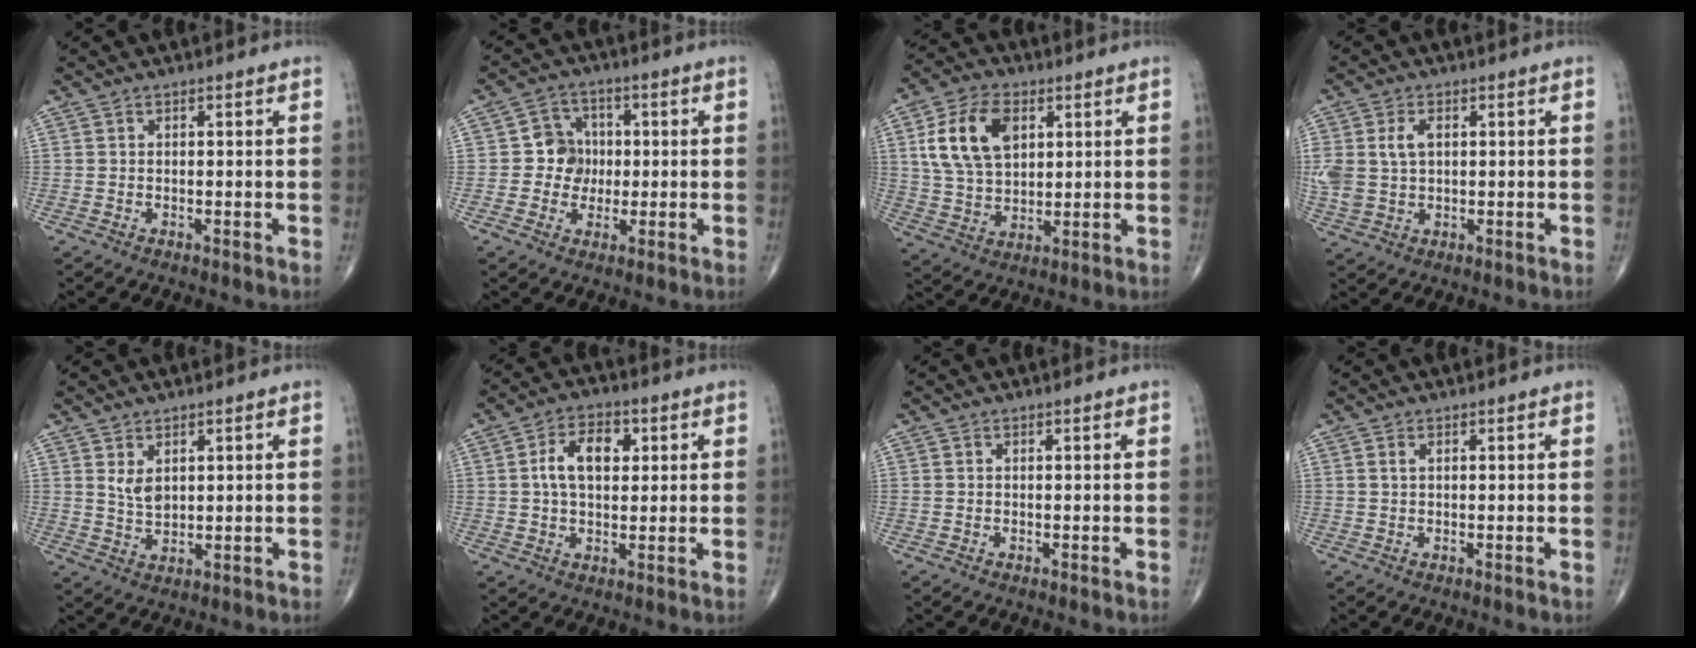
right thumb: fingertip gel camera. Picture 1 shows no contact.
{"total": 6.4, "force": [-0.2, 5.9, 2.4], "torque": [0.001, 0.013, -0.011]}
{"total": 13.4, "force": [4.1, 8.6, 9.4], "torque": [-0.160, -0.004, 0.079]}
{"total": 8.6, "force": [1.5, 5.8, 6.2], "torque": [-0.146, 0.006, 0.040]}
{"total": 3.8, "force": [1.5, 2.1, 2.8], "torque": [-0.045, -0.016, 0.036]}
{"total": 8.4, "force": [1.7, 5.1, 6.4], "torque": [-0.099, 0.010, 0.026]}
{"total": 0.0}
{"total": 0.9, "force": [0.3, 0.4, 0.7], "torque": [-0.019, 0.006, 0.008]}